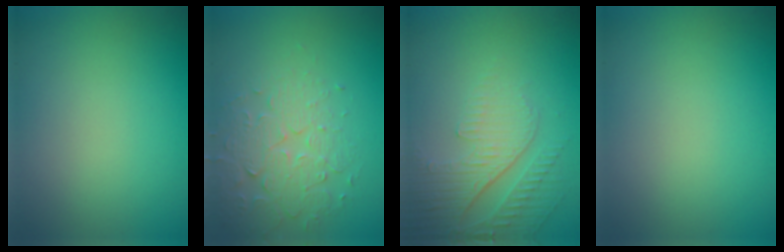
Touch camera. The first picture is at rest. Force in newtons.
{"total": 3.8, "press": 3.5, "slide": 1.5}
{"total": 5.1, "press": 3.3, "slide": 3.9}
{"total": 0.0}